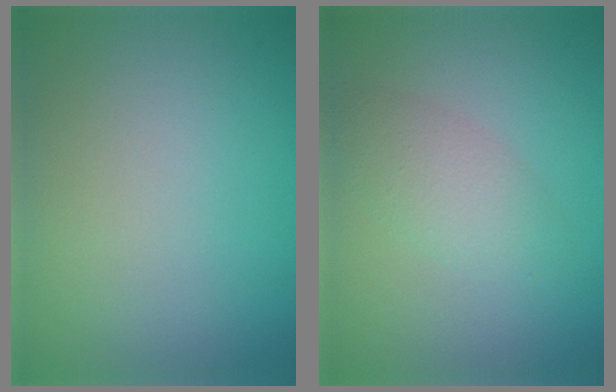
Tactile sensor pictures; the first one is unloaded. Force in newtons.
{"total": 2.7, "press": 2.7, "slide": 0.1}